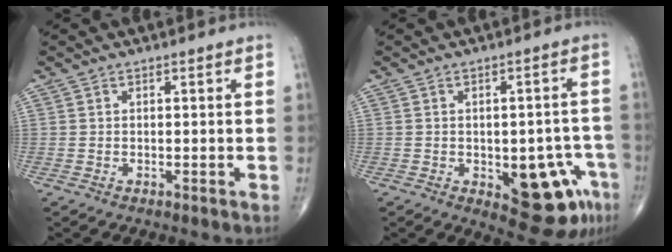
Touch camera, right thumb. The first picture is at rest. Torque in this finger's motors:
{"motor_torque": [1.50, 1.33, 0.66, -0.78, 0.28]}